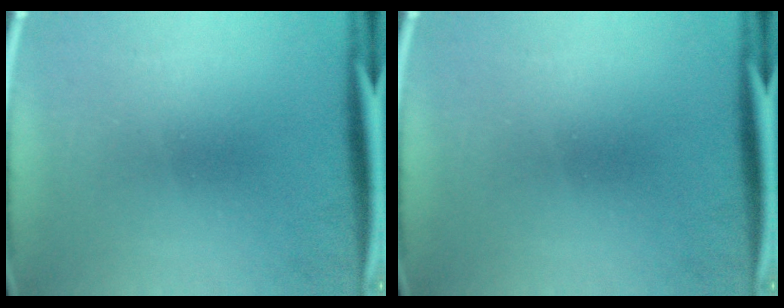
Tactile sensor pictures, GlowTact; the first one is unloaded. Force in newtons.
{"total": 0.0}